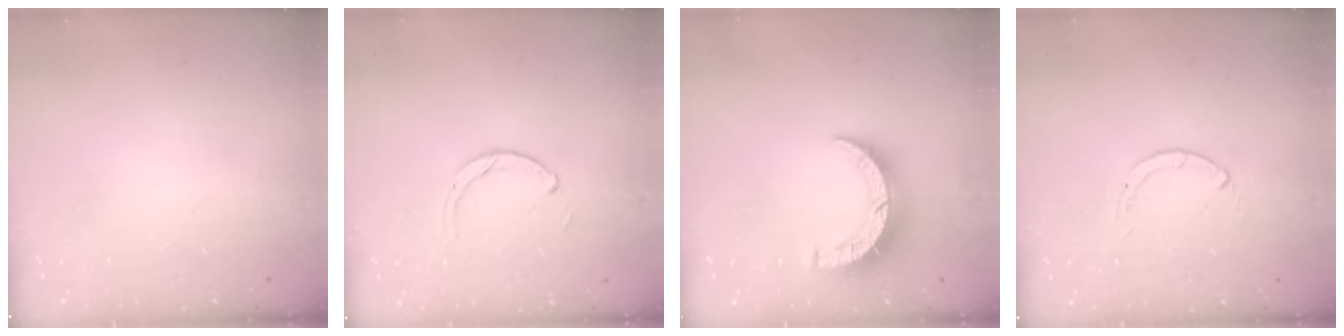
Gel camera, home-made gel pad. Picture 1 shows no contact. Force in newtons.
{"total": 2.3, "press": 2.3, "slide": 0.3}
{"total": 10.4, "press": 10.3, "slide": 0.7}
{"total": 0.0}